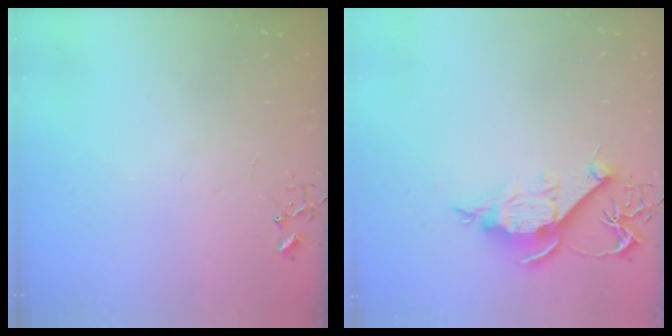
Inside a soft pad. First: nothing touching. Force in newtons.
{"total": 10.6, "press": 10.6, "slide": 0.4}